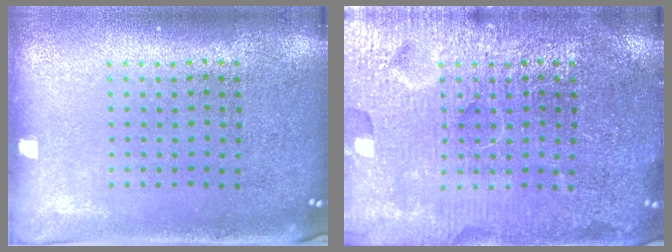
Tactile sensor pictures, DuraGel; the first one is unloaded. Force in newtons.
{"total": 7.1, "press": 7.0, "slide": 0.9}